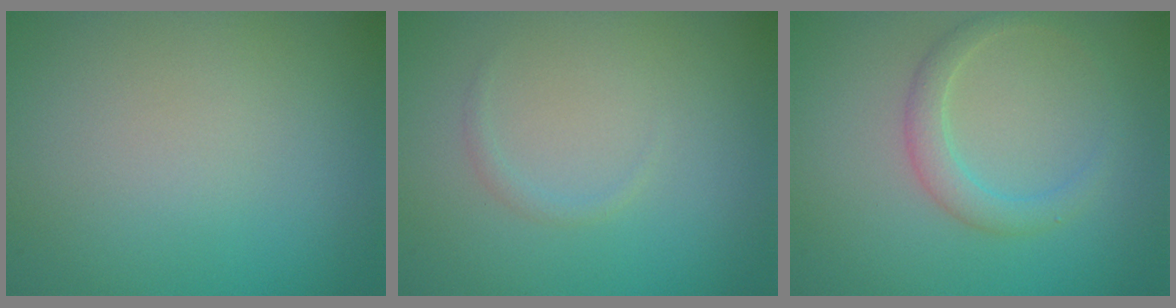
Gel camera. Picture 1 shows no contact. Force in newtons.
{"total": 0.6, "press": 0.6, "slide": 0.0}
{"total": 2.2, "press": 2.2, "slide": 0.1}